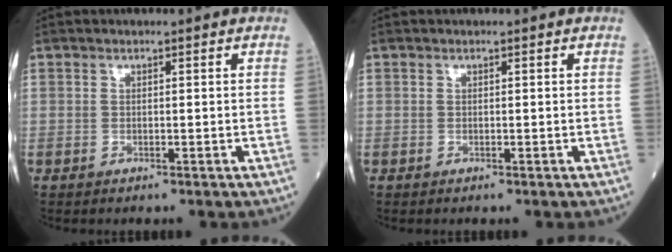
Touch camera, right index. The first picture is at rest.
{"total": 0.0}